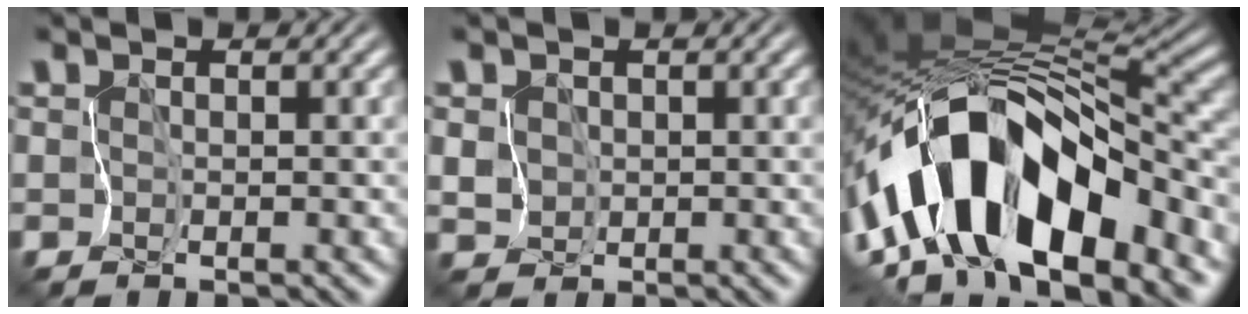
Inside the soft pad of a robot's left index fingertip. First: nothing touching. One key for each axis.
{"total": 3.1, "fx": 0.9, "fy": 2.8, "fz": 1.0, "tx": -0.046, "ty": 0.019, "tz": 0.017}
{"total": 13.8, "fx": -4.2, "fy": 6.0, "fz": 11.7, "tx": -0.192, "ty": 0.023, "tz": -0.069}